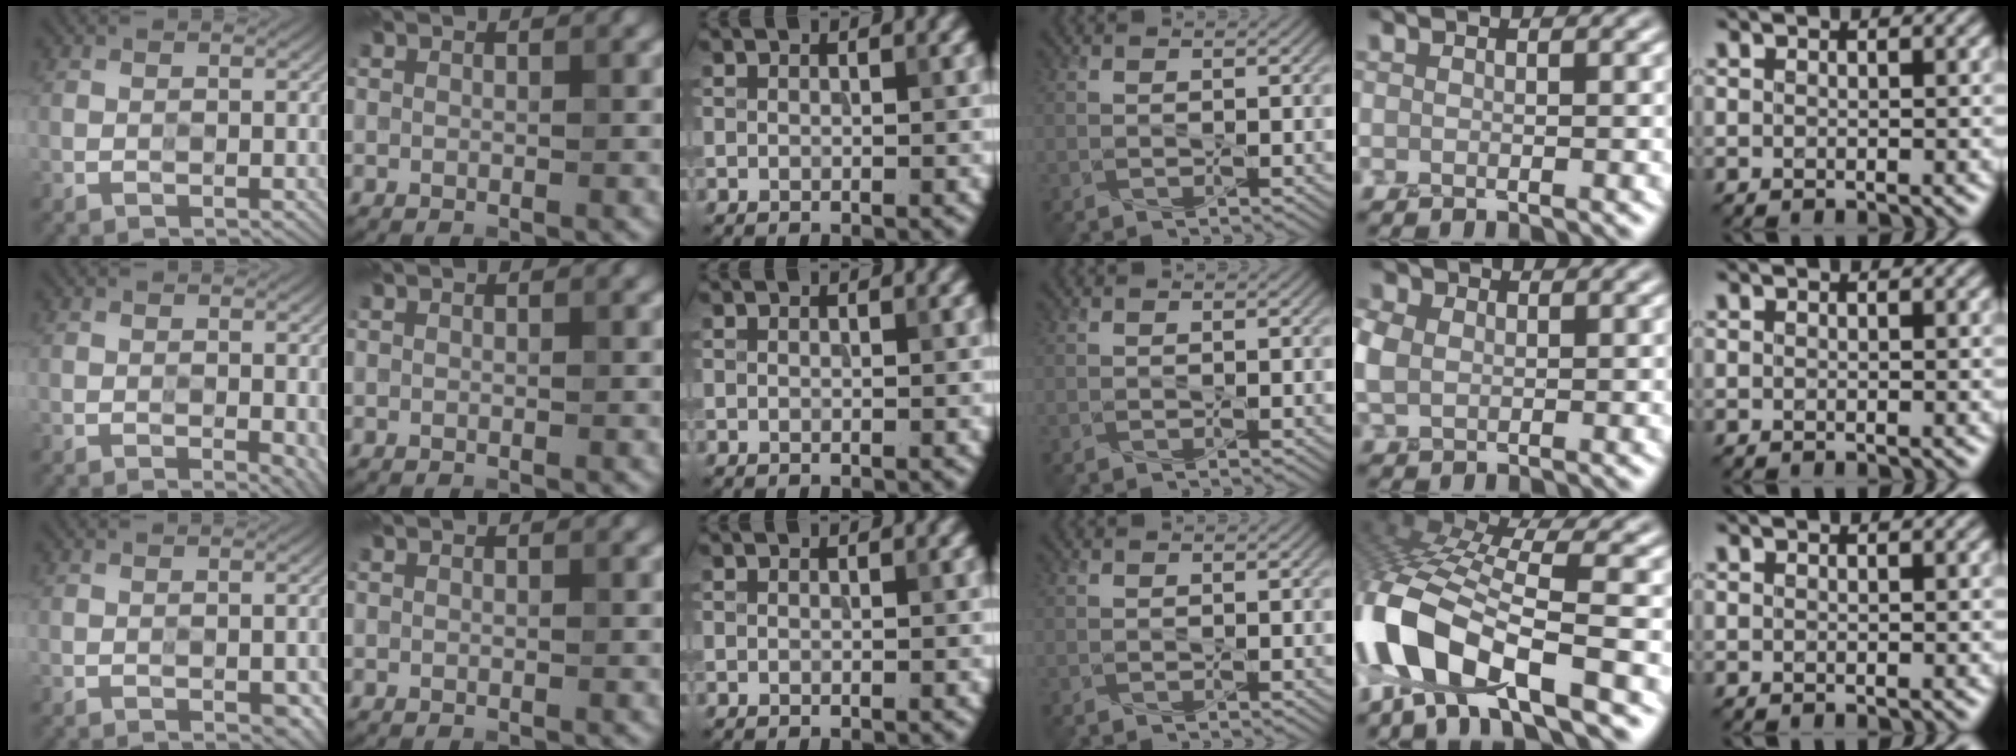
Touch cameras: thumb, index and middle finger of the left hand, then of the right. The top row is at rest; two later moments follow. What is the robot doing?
{"motion": "screw", "object": "penn cap"}